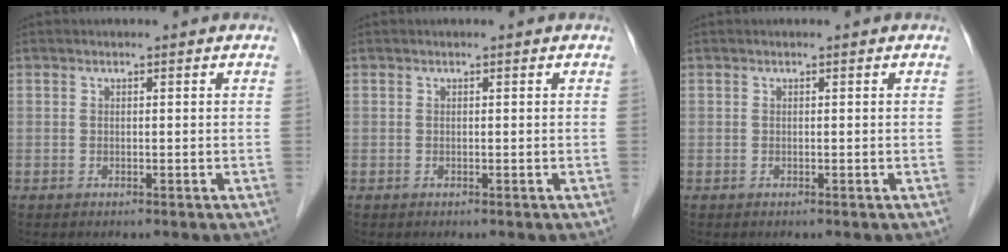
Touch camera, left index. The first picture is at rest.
{"total": 0.0}
{"total": 0.0}